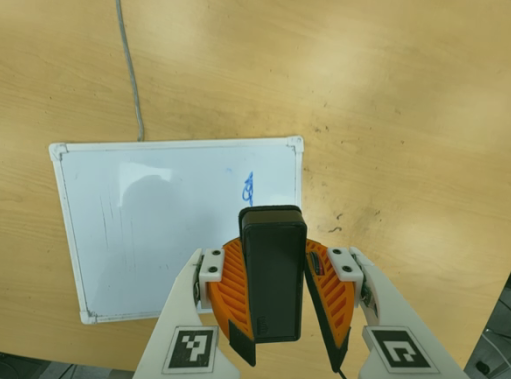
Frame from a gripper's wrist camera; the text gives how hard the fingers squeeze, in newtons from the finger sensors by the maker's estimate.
{"total": 8.5, "left": 8.8, "right": 8.3}